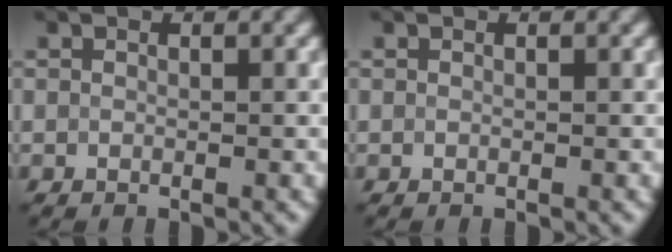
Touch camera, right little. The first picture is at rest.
{"total": 0.0}